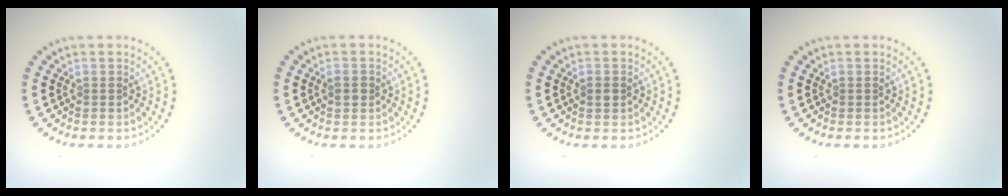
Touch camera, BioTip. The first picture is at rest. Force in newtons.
{"total": 1.2, "press": 1.2, "slide": 0.0}
{"total": 1.1, "press": 1.1, "slide": 0.0}
{"total": 0.0}